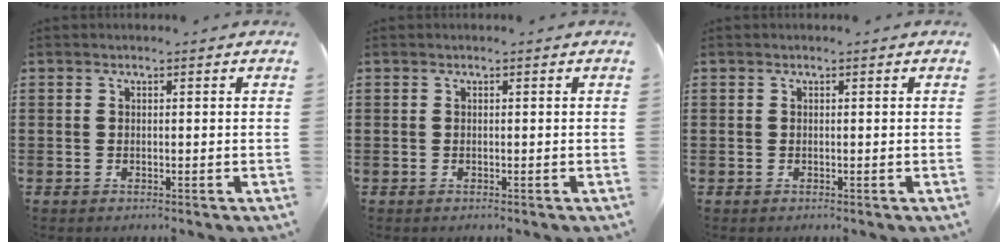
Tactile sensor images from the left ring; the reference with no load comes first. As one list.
[{"total": 0.0}, {"total": 0.0}]